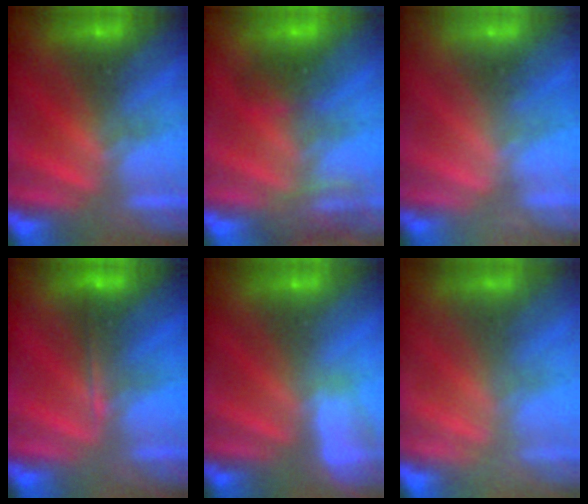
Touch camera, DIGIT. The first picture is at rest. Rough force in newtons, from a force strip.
{"total": 3.4}
{"total": 2.4}
{"total": 2.0}
{"total": 2.9}
{"total": 2.4}